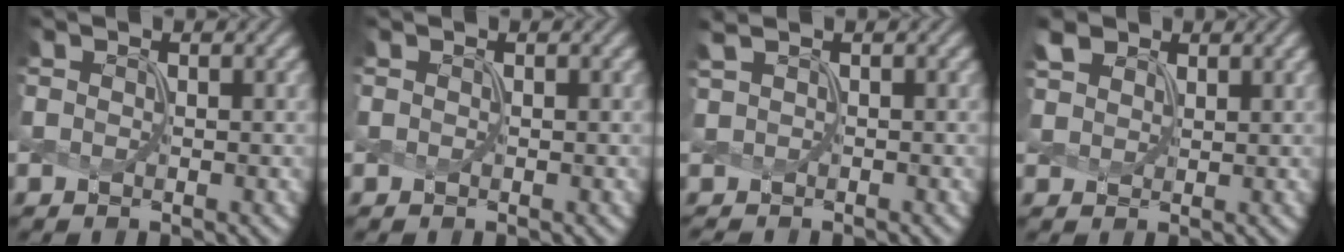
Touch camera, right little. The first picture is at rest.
{"total": 0.0}
{"total": 1.4, "force": [0.8, 0.4, 1.1], "torque": [-0.016, 0.005, 0.015]}
{"total": 2.7, "force": [2.0, 1.4, 1.0], "torque": [-0.033, 0.011, 0.045]}